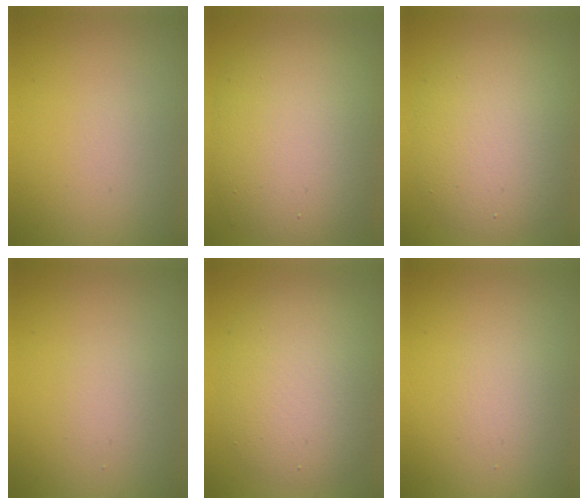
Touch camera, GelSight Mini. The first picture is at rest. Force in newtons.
{"total": 10.6, "press": 10.6, "slide": 0.6}
{"total": 7.6, "press": 7.6, "slide": 0.6}
{"total": 1.2, "press": 1.2, "slide": 0.0}
{"total": 6.8, "press": 6.8, "slide": 0.5}
{"total": 1.4, "press": 1.4, "slide": 0.1}